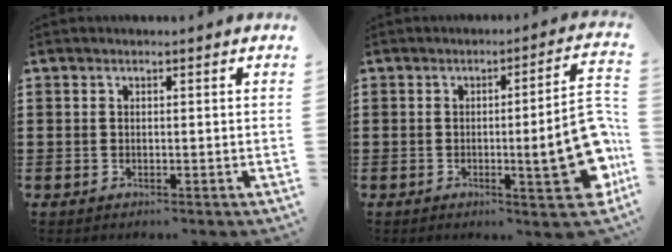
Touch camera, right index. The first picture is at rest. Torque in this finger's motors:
{"motor_torque": [2.14, 0.00, 0.58, 0.13]}